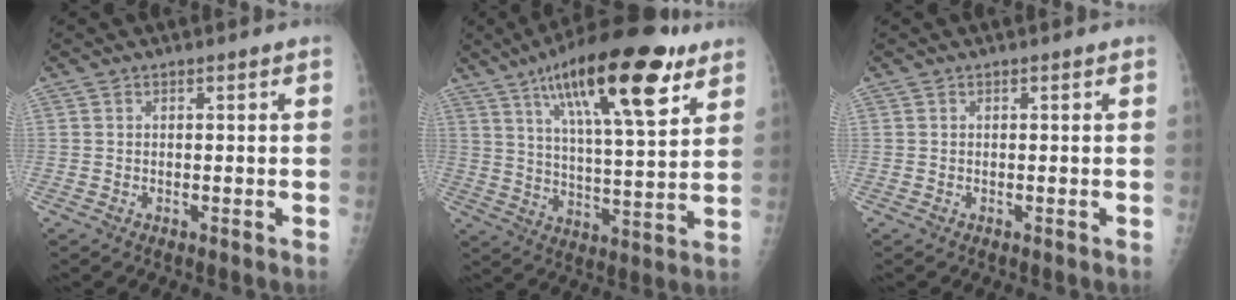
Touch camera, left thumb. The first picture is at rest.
{"total": 22.6, "force": [12.2, 6.3, 18.0], "torque": [-0.273, -0.032, 0.196]}
{"total": 0.0}